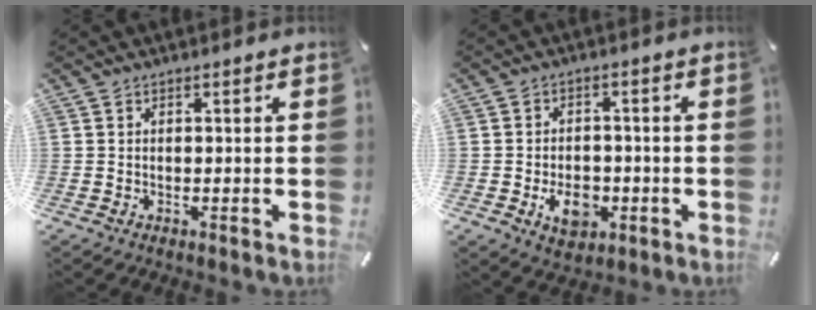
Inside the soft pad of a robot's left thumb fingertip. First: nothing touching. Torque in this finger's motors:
{"motor_torque": [-0.39, 0.97, 0.33, -0.05, 0.02]}